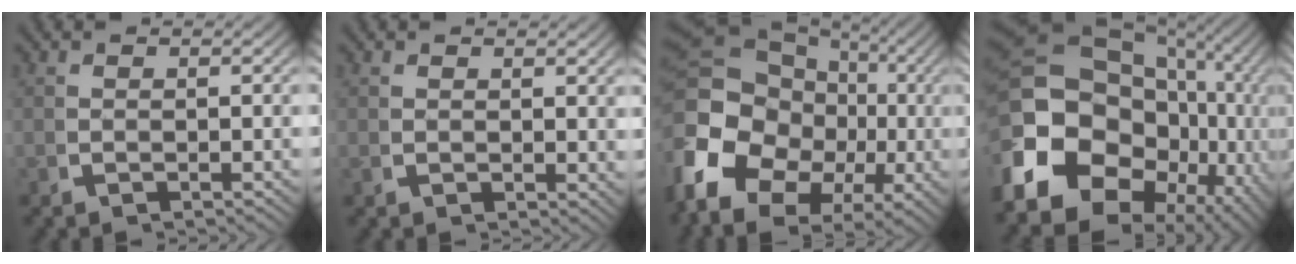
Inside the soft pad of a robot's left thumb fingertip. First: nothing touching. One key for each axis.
{"total": 1.1, "fx": 0.9, "fy": 0.5, "fz": 0.4, "tx": 0.002, "ty": -0.006, "tz": 0.017}
{"total": 14.2, "fx": 0.2, "fy": 11.0, "fz": 9.0, "tx": -0.200, "ty": -0.043, "tz": 0.014}
{"total": 22.2, "fx": -0.8, "fy": 17.4, "fz": 13.9, "tx": -0.274, "ty": -0.048, "tz": -0.015}